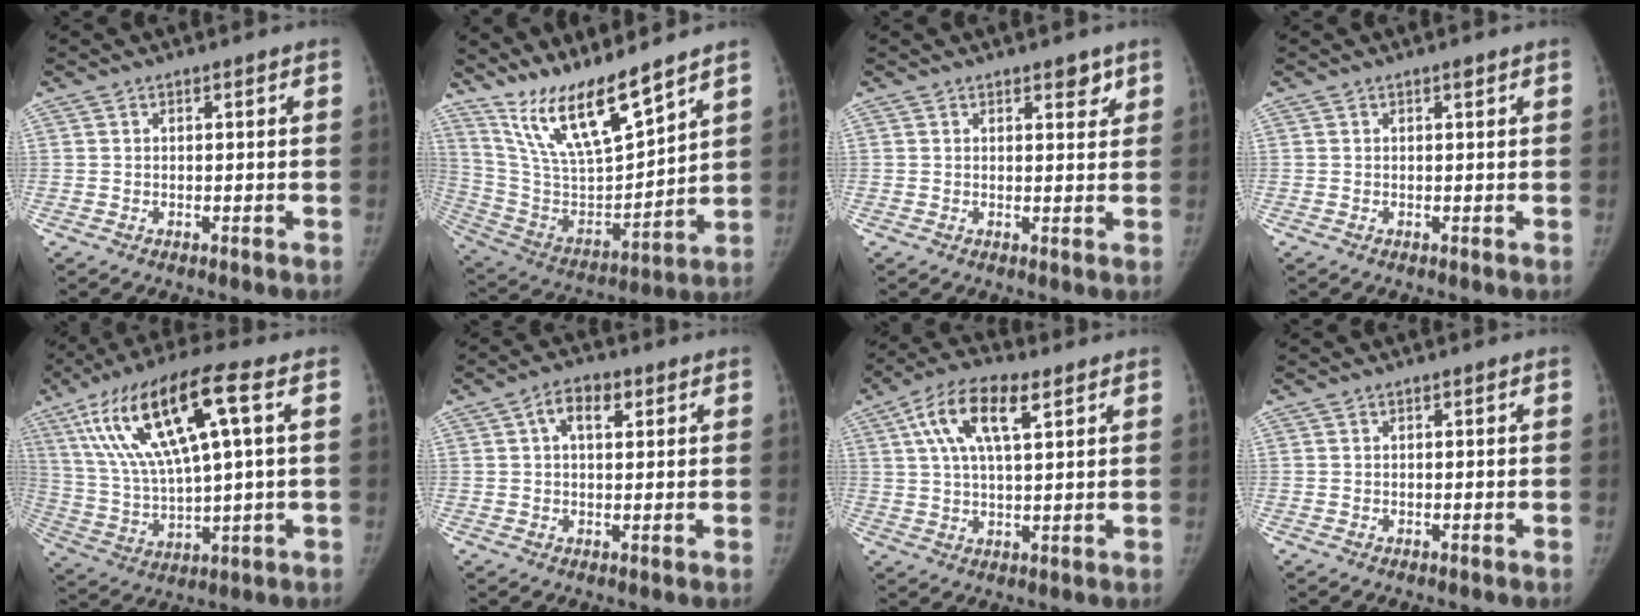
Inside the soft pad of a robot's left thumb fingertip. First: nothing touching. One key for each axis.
{"total": 17.1, "fx": 13.5, "fy": 2.9, "fz": 10.0, "tx": -0.167, "ty": -0.075, "tz": 0.271}
{"total": 2.8, "fx": 1.8, "fy": 1.3, "fz": 1.7, "tx": -0.004, "ty": -0.010, "tz": 0.024}
{"total": 0.7, "fx": 0.4, "fy": 0.2, "fz": 0.5, "tx": -0.007, "ty": -0.001, "tz": 0.006}
{"total": 20.4, "fx": 6.9, "fy": 5.4, "fz": 18.4, "tx": -0.363, "ty": 0.008, "tz": 0.128}
{"total": 5.7, "fx": 2.0, "fy": 3.2, "fz": 4.2, "tx": -0.061, "ty": 0.006, "tz": 0.029}
{"total": 12.0, "fx": 5.1, "fy": 4.7, "fz": 9.7, "tx": -0.179, "ty": 0.006, "tz": 0.087}
{"total": 0.0}